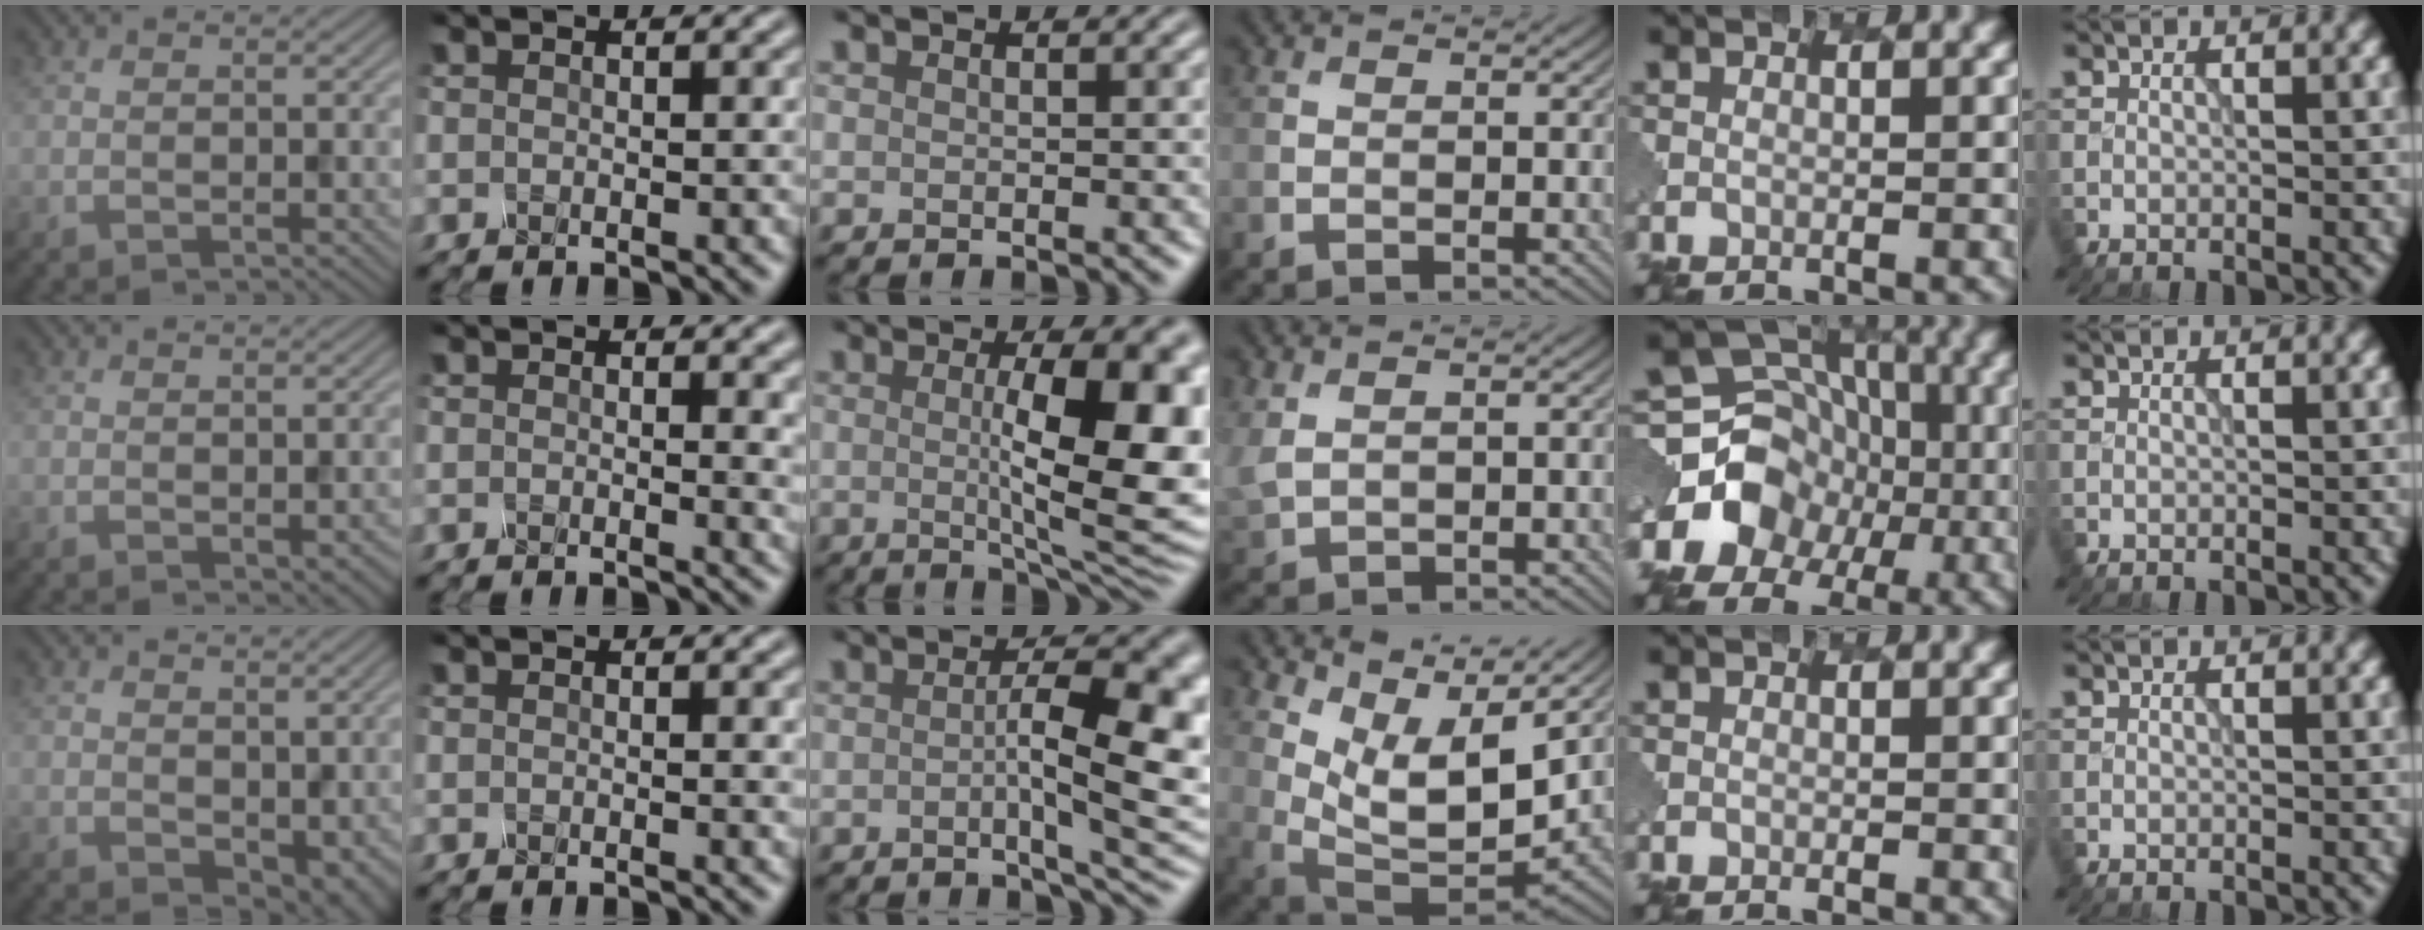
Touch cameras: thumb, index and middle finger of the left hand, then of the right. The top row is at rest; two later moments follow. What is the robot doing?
{"motion": "screw", "object": "spray bottle"}